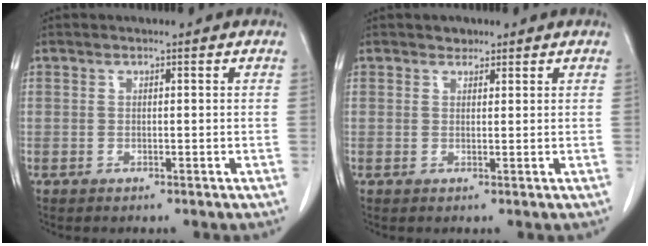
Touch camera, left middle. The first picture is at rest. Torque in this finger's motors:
{"motor_torque": [0.25, -0.22, -0.09, -0.01]}